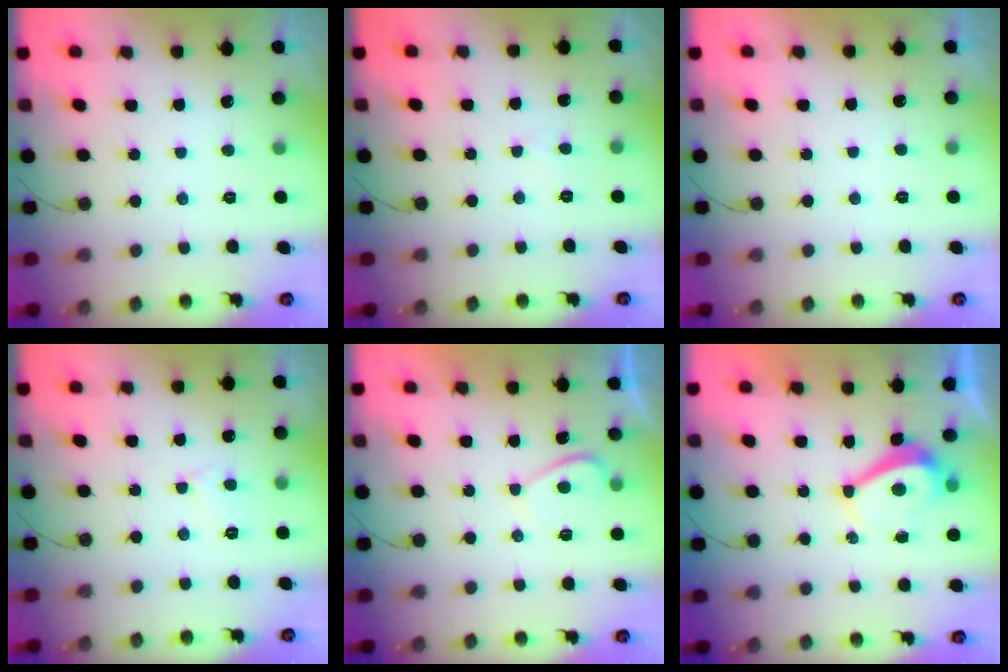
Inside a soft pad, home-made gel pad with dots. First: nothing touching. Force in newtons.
{"total": 2.3, "press": 2.3, "slide": 0.3}
{"total": 0.8, "press": 0.7, "slide": 0.4}
{"total": 3.5, "press": 3.5, "slide": 0.2}
{"total": 2.1, "press": 2.0, "slide": 0.7}
{"total": 4.2, "press": 4.2, "slide": 0.6}